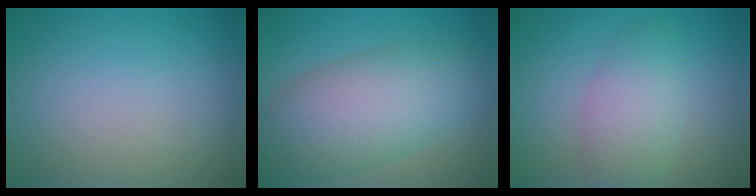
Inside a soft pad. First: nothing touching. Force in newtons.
{"total": 8.3, "press": 8.2, "slide": 0.7}
{"total": 3.9, "press": 3.9, "slide": 0.2}